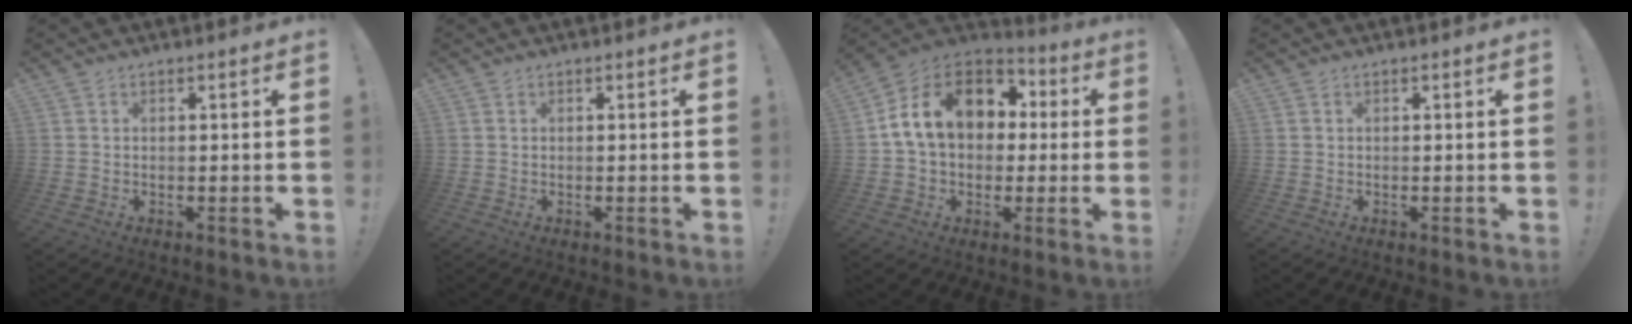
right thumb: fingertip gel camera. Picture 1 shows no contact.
{"total": 0.0}
{"total": 17.7, "force": [4.4, 12.8, 11.4], "torque": [-0.182, 0.004, 0.082]}
{"total": 0.0}